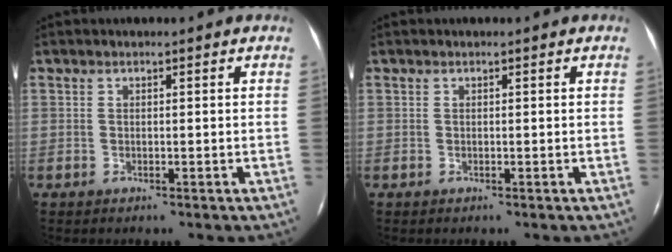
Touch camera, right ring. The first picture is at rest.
{"total": 0.0}